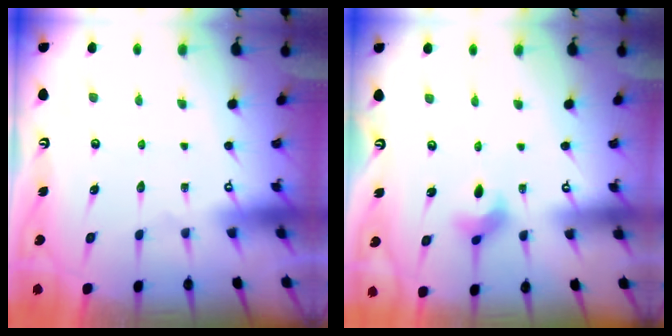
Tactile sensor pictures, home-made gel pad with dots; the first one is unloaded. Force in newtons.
{"total": 3.7, "press": 3.6, "slide": 0.7}